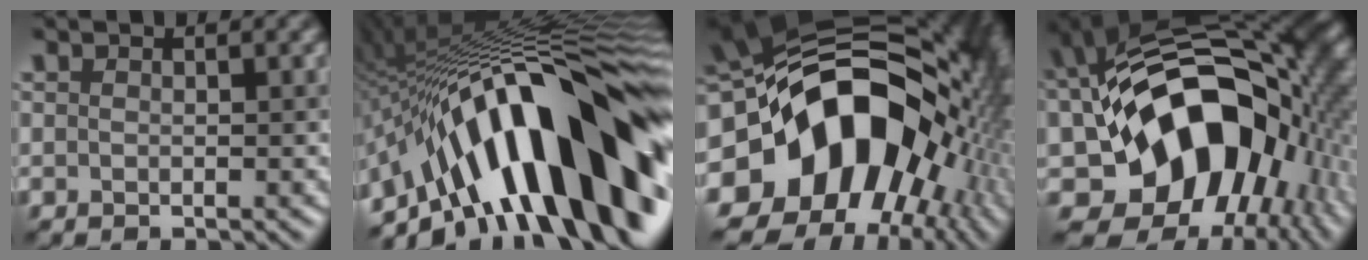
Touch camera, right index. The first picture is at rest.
{"total": 17.7, "force": [-4.6, 7.1, 15.6], "torque": [-0.202, 0.050, -0.099]}
{"total": 19.9, "force": [-1.1, 14.4, 13.7], "torque": [-0.223, -0.006, -0.011]}
{"total": 18.0, "force": [-2.4, 12.6, 12.6], "torque": [-0.176, -0.004, -0.042]}